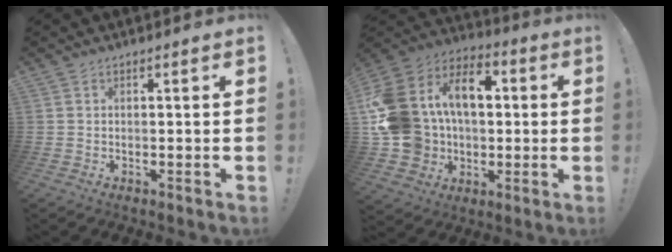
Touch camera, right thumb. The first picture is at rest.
{"total": 20.4, "force": [3.8, 16.5, 11.5], "torque": [-0.241, -0.002, 0.098]}